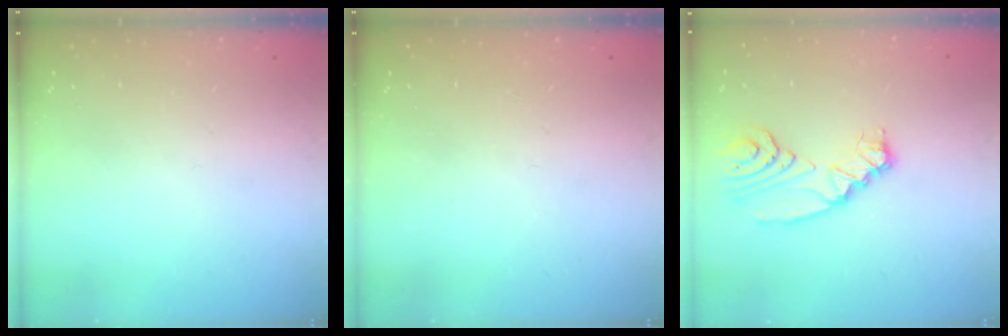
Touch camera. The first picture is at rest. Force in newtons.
{"total": 0.0}
{"total": 8.7, "press": 8.6, "slide": 0.9}